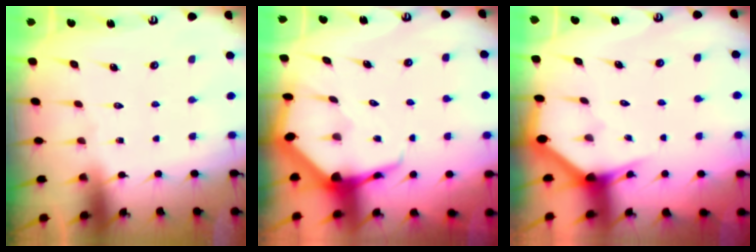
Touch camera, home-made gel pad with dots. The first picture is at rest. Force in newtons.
{"total": 6.6, "press": 6.6, "slide": 0.9}
{"total": 2.6, "press": 2.6, "slide": 0.1}